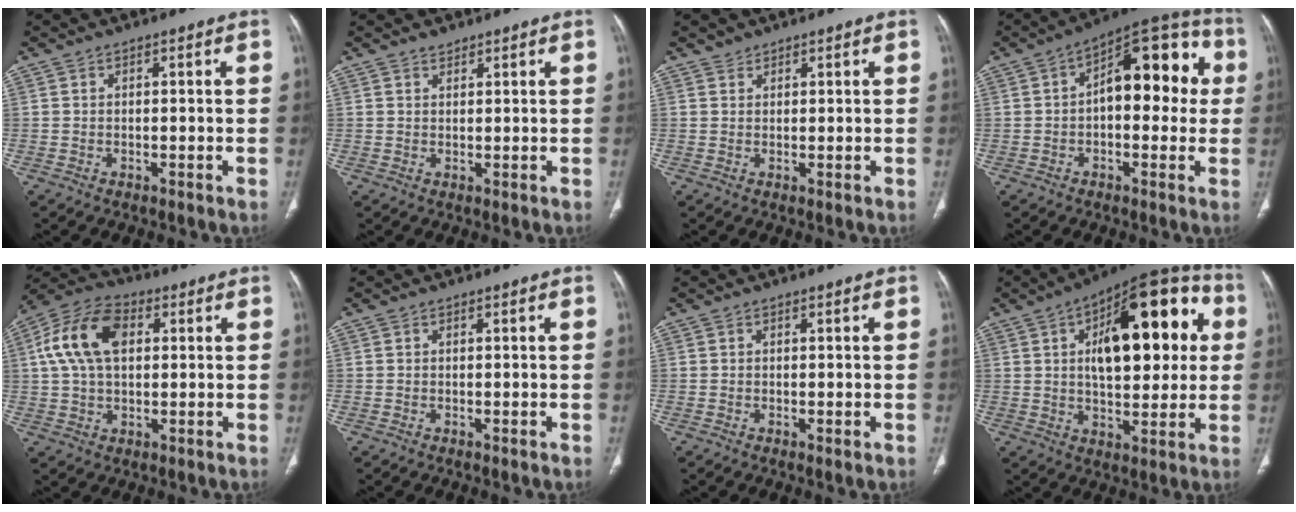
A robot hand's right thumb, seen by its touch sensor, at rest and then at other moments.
{"total": 1.4, "force": [1.1, 0.7, 0.1], "torque": [0.009, -0.008, 0.016]}
{"total": 1.2, "force": [1.0, 0.6, -0.1], "torque": [0.010, -0.009, 0.014]}
{"total": 16.4, "force": [1.7, 8.5, 13.9], "torque": [-0.147, 0.040, 0.016]}
{"total": 13.5, "force": [3.1, 8.4, 10.1], "torque": [-0.192, 0.021, 0.050]}
{"total": 0.0}
{"total": 0.7, "force": [-0.2, 0.2, 0.7], "torque": [-0.018, -0.004, -0.003]}
{"total": 24.7, "force": [5.5, 11.8, 21.0], "torque": [-0.258, 0.016, 0.075]}